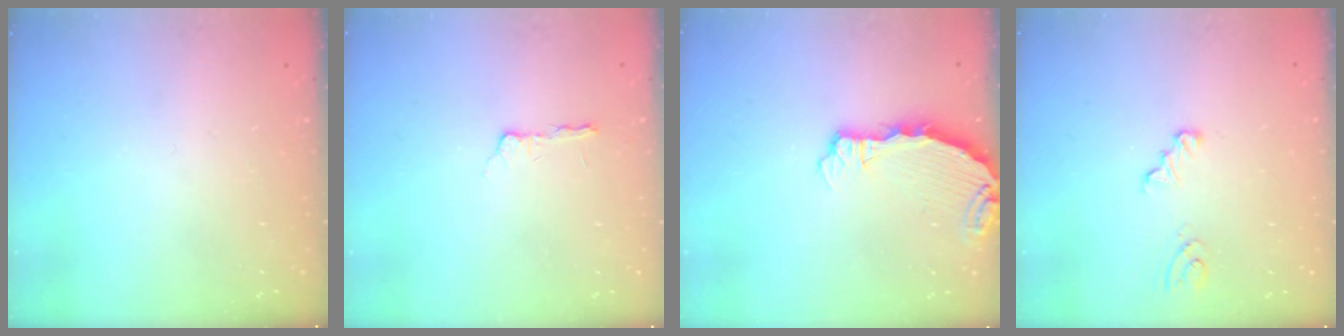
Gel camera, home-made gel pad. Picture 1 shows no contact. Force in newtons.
{"total": 2.2, "press": 2.1, "slide": 0.4}
{"total": 4.8, "press": 4.7, "slide": 0.7}
{"total": 4.3, "press": 4.2, "slide": 0.4}